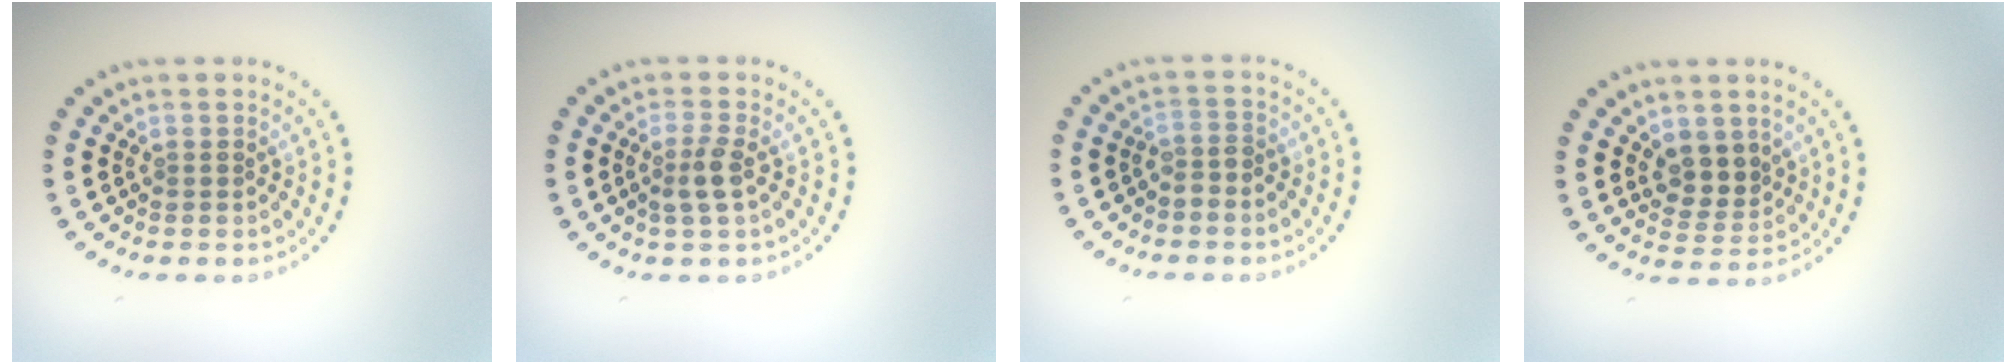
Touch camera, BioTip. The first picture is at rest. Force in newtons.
{"total": 2.2, "press": 1.9, "slide": 1.0}
{"total": 1.4, "press": 1.1, "slide": 0.8}
{"total": 2.8, "press": 2.5, "slide": 1.3}